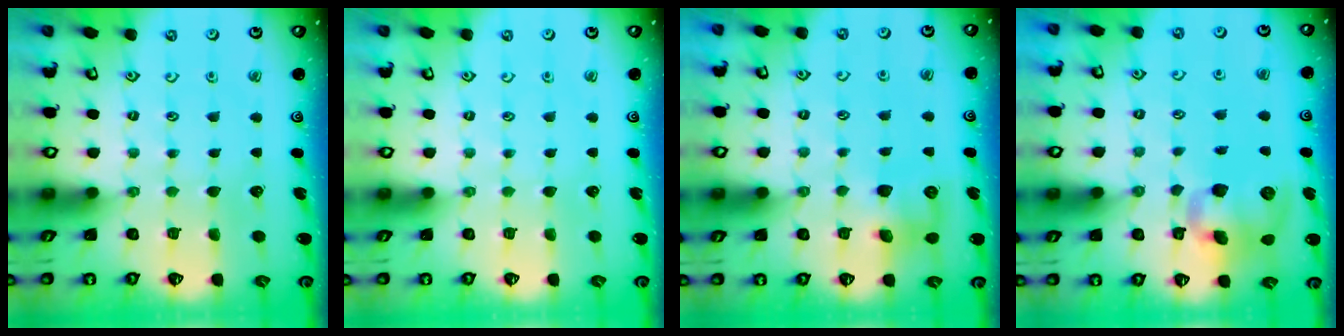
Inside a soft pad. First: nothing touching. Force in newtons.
{"total": 0.0}
{"total": 8.3, "press": 8.3, "slide": 0.3}
{"total": 10.7, "press": 10.5, "slide": 1.8}